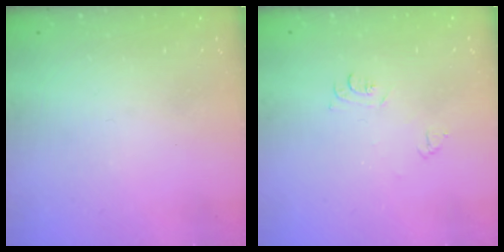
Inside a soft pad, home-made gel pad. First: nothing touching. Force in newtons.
{"total": 4.9, "press": 4.9, "slide": 0.7}